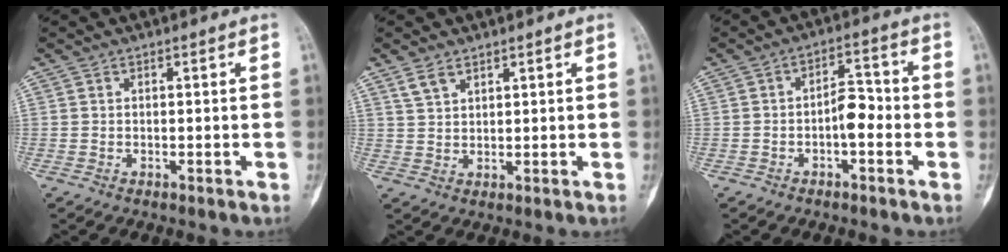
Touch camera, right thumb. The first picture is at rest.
{"total": 3.0, "force": [2.2, 1.5, 1.4], "torque": [-0.024, -0.005, 0.048]}
{"total": 5.6, "force": [-1.5, 2.8, 4.6], "torque": [-0.057, 0.027, -0.030]}